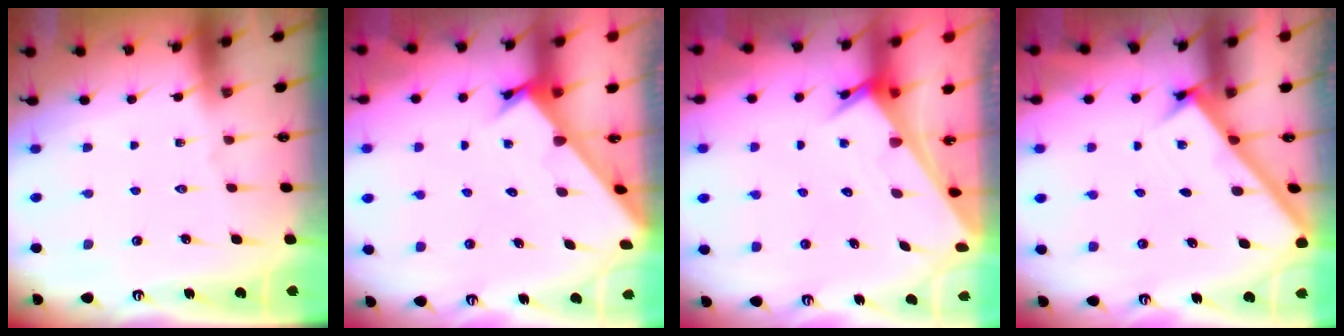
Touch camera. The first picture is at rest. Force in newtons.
{"total": 2.2, "press": 2.2, "slide": 0.1}
{"total": 3.3, "press": 3.2, "slide": 0.2}
{"total": 2.3, "press": 2.3, "slide": 0.3}